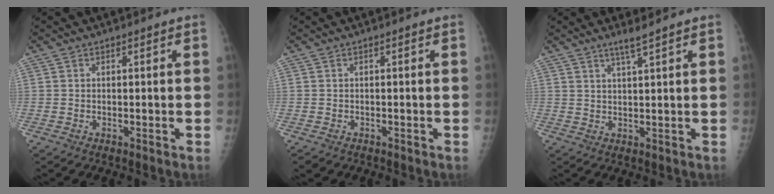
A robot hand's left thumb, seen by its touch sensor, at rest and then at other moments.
{"total": 1.2, "force": [-0.8, 0.9, 0.2], "torque": [-0.010, 0.003, -0.008]}
{"total": 2.9, "force": [2.1, -0.4, 1.9], "torque": [-0.039, -0.015, 0.043]}